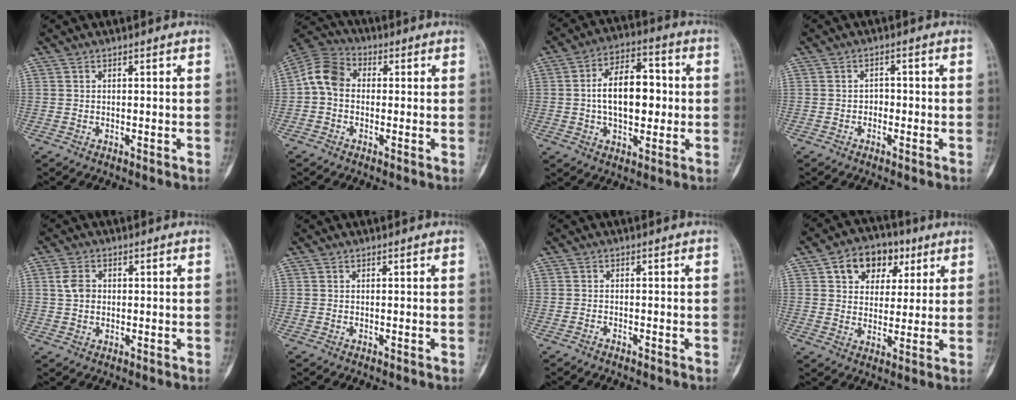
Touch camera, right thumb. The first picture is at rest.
{"total": 8.1, "force": [-0.1, 6.3, 5.1], "torque": [-0.088, 0.026, -0.017]}
{"total": 13.8, "force": [0.3, 8.0, 11.2], "torque": [-0.152, 0.022, 0.001]}
{"total": 1.6, "force": [-0.7, 1.3, 0.7], "torque": [0.009, 0.007, -0.018]}
{"total": 3.6, "force": [0.6, 2.7, 2.3], "torque": [-0.040, 0.005, 0.010]}
{"total": 0.0}
{"total": 0.7, "force": [-0.6, 0.1, 0.2], "torque": [-0.007, 0.004, -0.013]}
{"total": 11.4, "force": [4.9, 8.4, 6.1], "torque": [-0.052, -0.003, 0.074]}